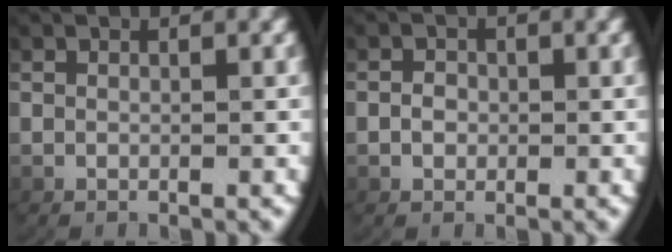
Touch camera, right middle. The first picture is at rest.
{"total": 0.7, "force": [-0.2, 0.6, 0.4], "torque": [-0.015, -0.007, 0.001]}